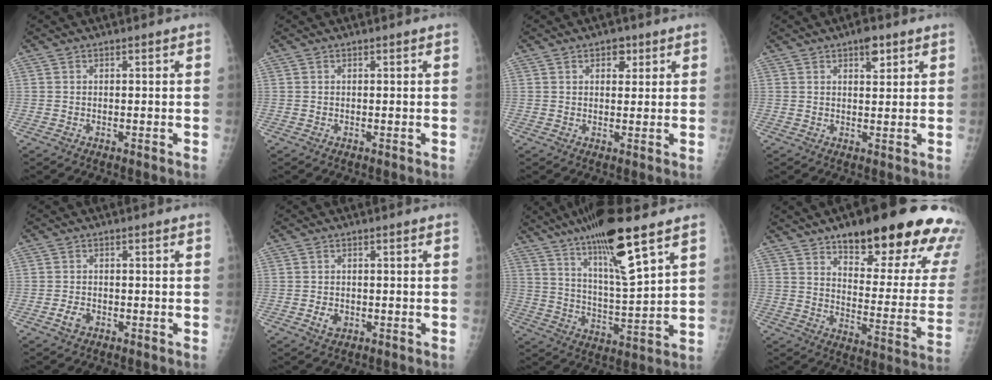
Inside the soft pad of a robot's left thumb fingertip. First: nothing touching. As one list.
[{"total": 0.0}, {"total": 3.0, "force": [1.6, 2.0, 1.6], "torque": [-0.005, -0.005, 0.021]}, {"total": 3.5, "force": [2.1, 1.5, 2.4], "torque": [-0.023, -0.010, 0.030]}, {"total": 2.2, "force": [-1.1, 1.4, 1.3], "torque": [-0.024, 0.006, -0.019]}, {"total": 2.4, "force": [-0.7, 1.8, 1.4], "torque": [-0.020, 0.002, -0.008]}, {"total": 17.1, "force": [10.5, 2.7, 13.2], "torque": [-0.222, -0.053, 0.187]}, {"total": 27.2, "force": [17.7, 8.2, 18.9], "torque": [-0.202, -0.071, 0.235]}]